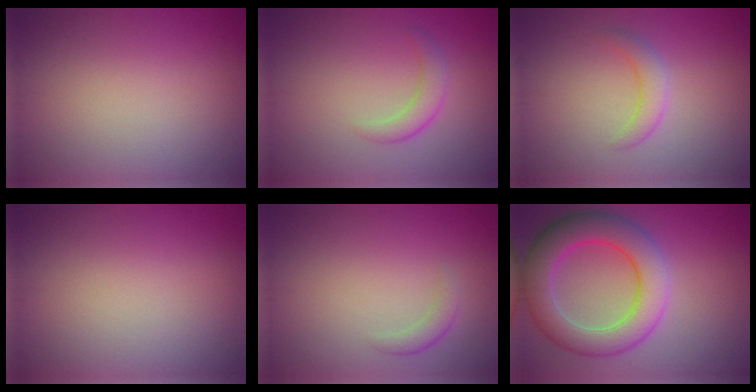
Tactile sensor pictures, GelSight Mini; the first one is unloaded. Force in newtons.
{"total": 2.2, "press": 2.2, "slide": 0.1}
{"total": 2.0, "press": 2.0, "slide": 0.1}
{"total": 0.0}
{"total": 1.4, "press": 1.4, "slide": 0.0}
{"total": 7.9, "press": 7.9, "slide": 0.3}